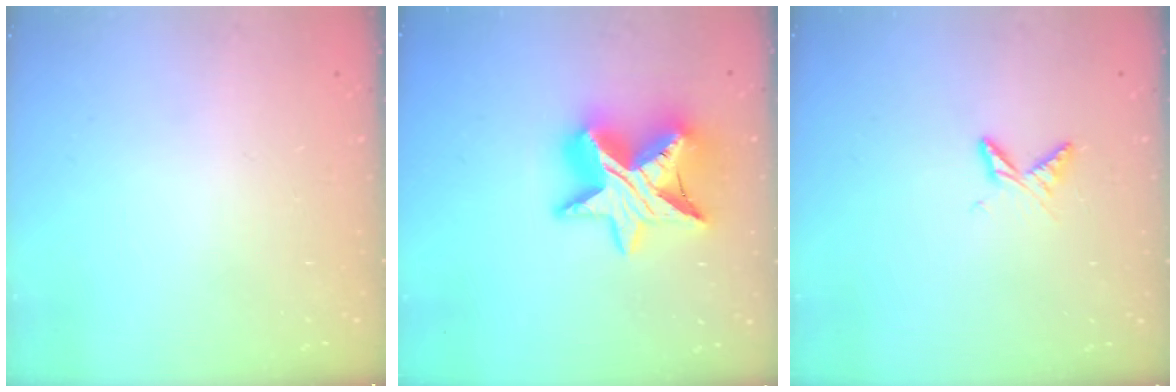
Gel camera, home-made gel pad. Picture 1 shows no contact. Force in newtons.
{"total": 16.8, "press": 16.8, "slide": 1.1}
{"total": 5.8, "press": 5.8, "slide": 0.6}